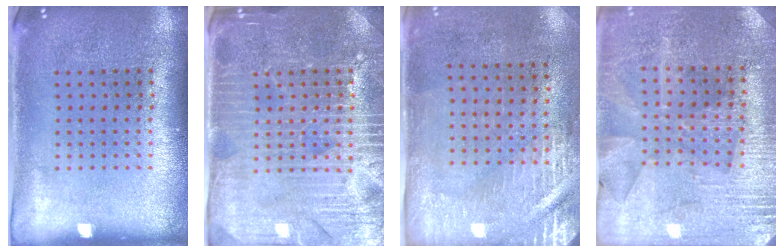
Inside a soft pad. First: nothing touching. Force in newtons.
{"total": 4.3, "press": 4.1, "slide": 1.3}
{"total": 2.9, "press": 2.5, "slide": 1.5}
{"total": 2.9, "press": 2.8, "slide": 0.5}